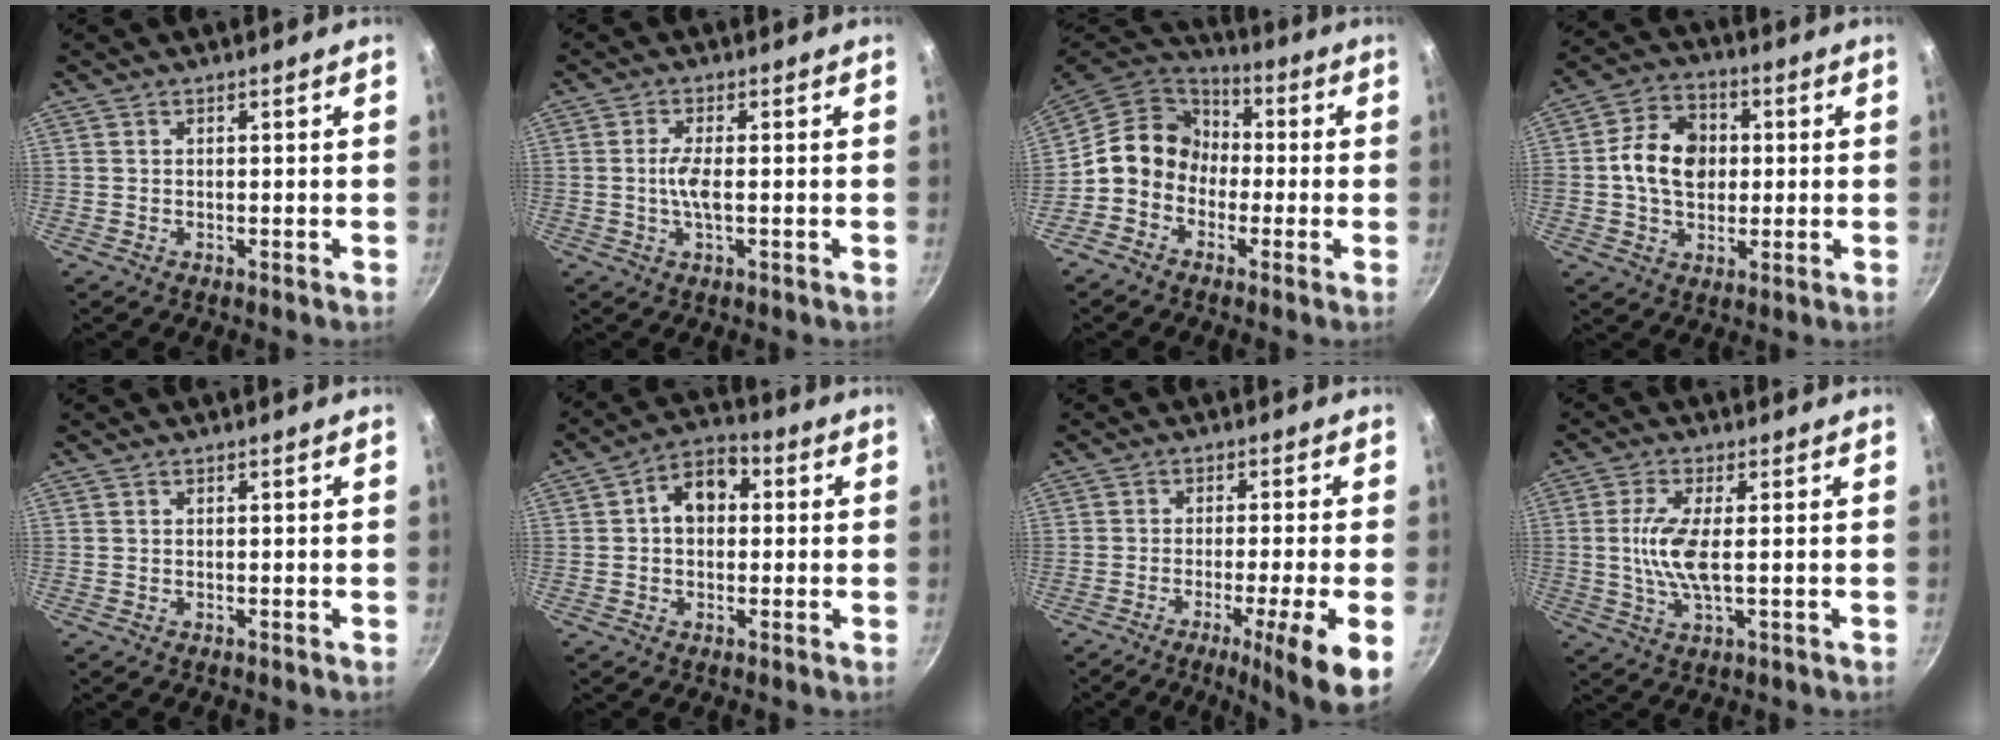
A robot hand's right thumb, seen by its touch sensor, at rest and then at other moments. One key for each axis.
{"total": 3.6, "fx": -0.3, "fy": 0.9, "fz": 3.5, "tx": -0.083, "ty": 0.002, "tz": -0.009}
{"total": 11.7, "fx": -1.6, "fy": 10.2, "fz": 5.5, "tx": -0.056, "ty": 0.043, "tz": -0.053}
{"total": 11.6, "fx": 0.7, "fy": 8.9, "fz": 7.4, "tx": -0.103, "ty": 0.014, "tz": -0.001}
{"total": 0.0}
{"total": 8.2, "fx": 1.2, "fy": 5.9, "fz": 5.5, "tx": -0.048, "ty": 0.022, "tz": 0.004}
{"total": 11.1, "fx": -4.3, "fy": 0.7, "fz": 10.2, "tx": -0.146, "ty": 0.010, "tz": -0.064}
{"total": 7.5, "fx": 0.2, "fy": 2.2, "fz": 7.2, "tx": -0.160, "ty": -0.003, "tz": 0.002}